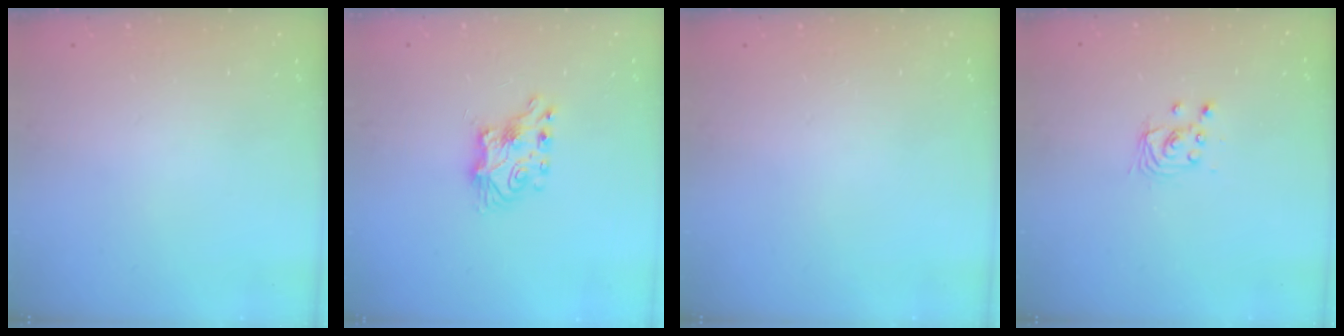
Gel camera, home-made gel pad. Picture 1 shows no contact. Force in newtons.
{"total": 7.3, "press": 7.2, "slide": 0.6}
{"total": 0.0}
{"total": 2.9, "press": 2.9, "slide": 0.2}